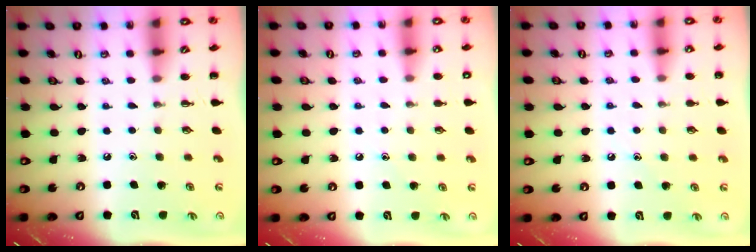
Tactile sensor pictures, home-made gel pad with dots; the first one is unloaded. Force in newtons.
{"total": 6.7, "press": 6.4, "slide": 2.0}
{"total": 7.5, "press": 7.3, "slide": 2.0}